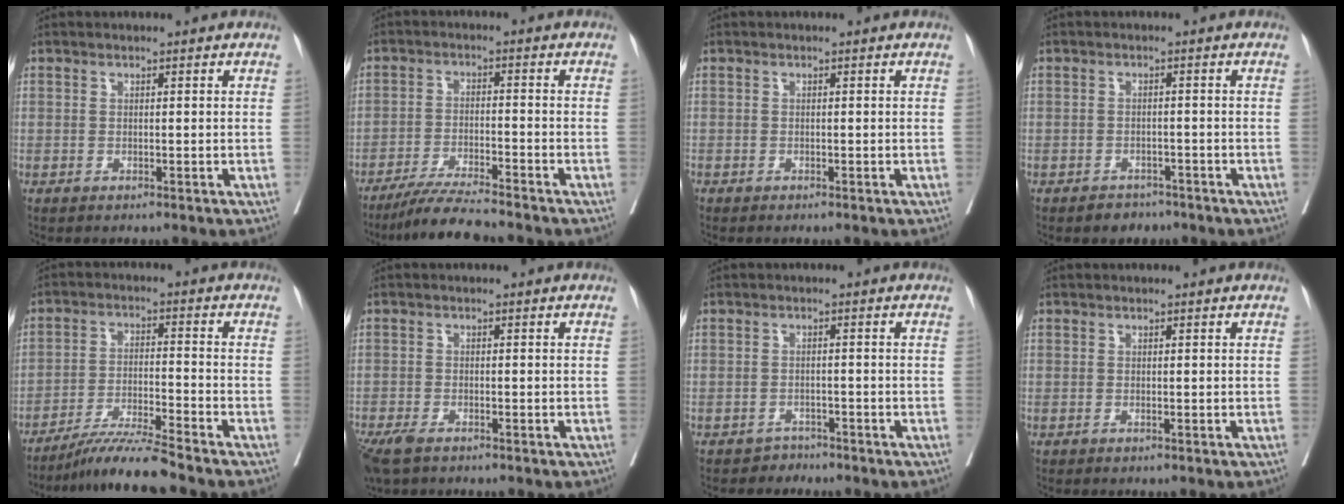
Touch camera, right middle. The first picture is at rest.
{"total": 7.1, "force": [-6.4, -0.7, 2.9], "torque": [-0.049, -0.024, -0.116]}
{"total": 0.0}
{"total": 2.7, "force": [-2.1, 1.6, 0.3], "torque": [-0.010, 0.005, -0.028]}
{"total": 7.8, "force": [-6.8, -1.5, 3.5], "torque": [-0.059, -0.023, -0.128]}
{"total": 5.2, "force": [-3.7, 2.0, 3.1], "torque": [-0.059, -0.012, -0.064]}
{"total": 1.8, "force": [-1.5, 0.7, -0.7], "torque": [0.009, 0.001, -0.027]}
{"total": 0.0}